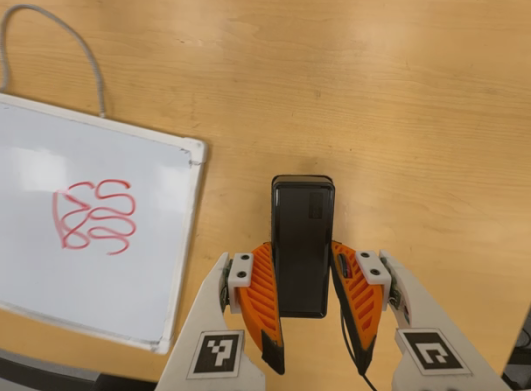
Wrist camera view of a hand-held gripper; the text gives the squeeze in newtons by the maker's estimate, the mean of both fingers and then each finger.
{"total": 4.3, "left": 2.8, "right": 5.8}